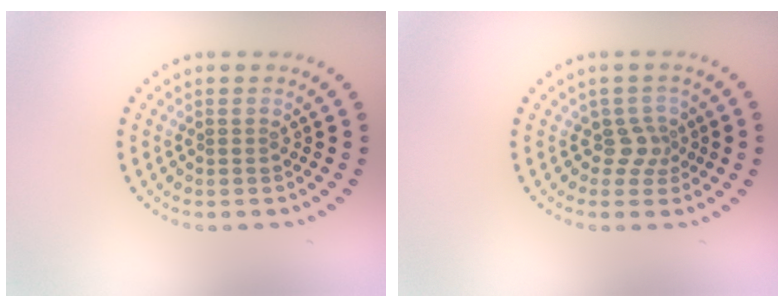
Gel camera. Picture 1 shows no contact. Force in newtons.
{"total": 2.0, "press": 1.3, "slide": 1.5}